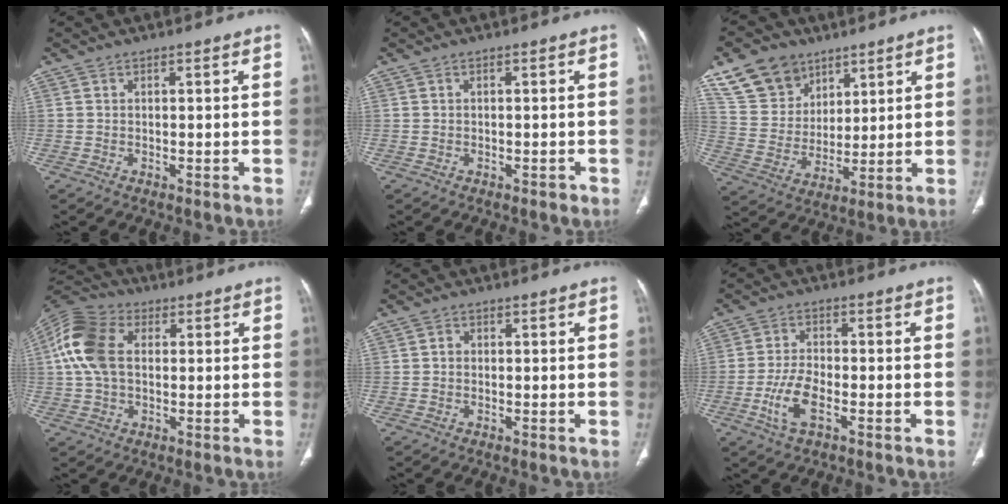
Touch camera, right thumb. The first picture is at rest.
{"total": 0.8, "force": [-0.5, 0.4, 0.4], "torque": [-0.006, 0.000, -0.007]}
{"total": 13.2, "force": [8.5, 9.2, 4.1], "torque": [-0.053, -0.034, 0.172]}
{"total": 12.4, "force": [1.8, 8.2, 9.1], "torque": [-0.192, 0.028, 0.027]}
{"total": 1.0, "force": [-0.1, 0.9, 0.5], "torque": [-0.001, 0.004, -0.007]}
{"total": 6.0, "force": [-2.3, 2.6, 4.8], "torque": [-0.104, 0.008, -0.044]}